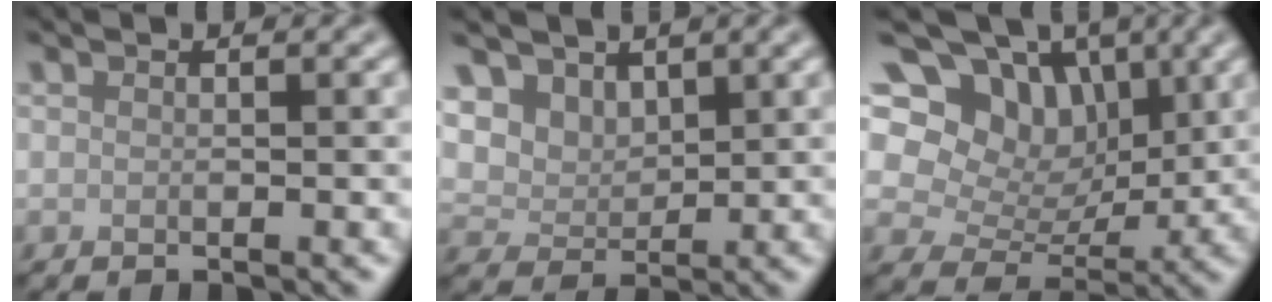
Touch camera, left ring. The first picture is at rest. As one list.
[{"total": 4.7, "force": [2.7, 3.2, 2.0], "torque": [-0.059, -0.011, 0.057]}, {"total": 11.8, "force": [6.0, 8.0, 6.2], "torque": [-0.105, 0.030, 0.076]}]